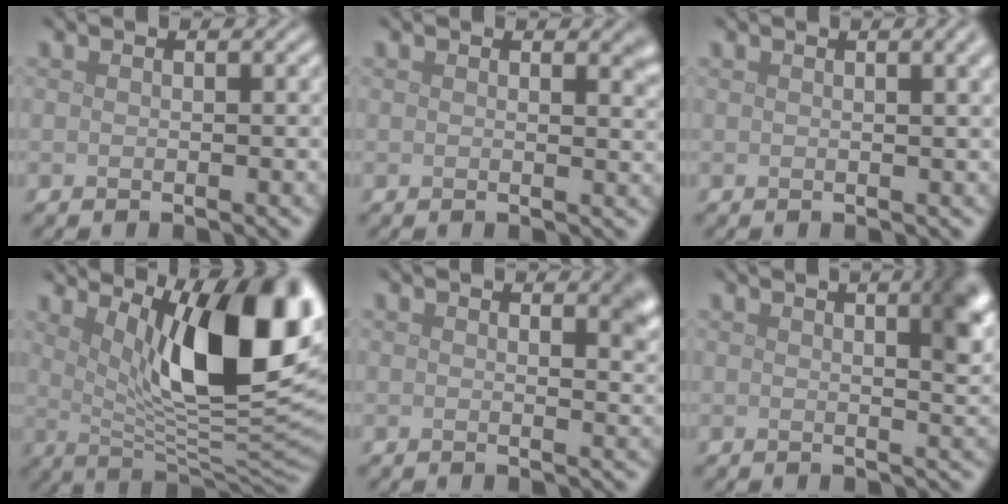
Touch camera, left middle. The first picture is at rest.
{"total": 1.4, "force": [1.0, 0.4, 1.0], "torque": [-0.006, -0.003, 0.017]}
{"total": 3.9, "force": [1.8, 1.5, 3.1], "torque": [-0.021, 0.012, 0.016]}
{"total": 13.3, "force": [4.4, 4.2, 11.8], "torque": [-0.148, -0.008, 0.073]}
{"total": 2.5, "force": [1.5, 0.8, 1.9], "torque": [-0.012, 0.001, 0.023]}
{"total": 5.7, "force": [2.3, 2.1, 4.8], "torque": [-0.030, 0.016, 0.022]}